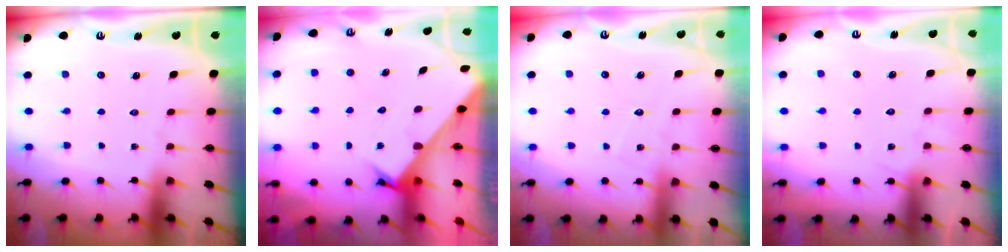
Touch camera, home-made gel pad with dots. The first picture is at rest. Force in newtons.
{"total": 2.6, "press": 2.6, "slide": 0.2}
{"total": 4.1, "press": 4.1, "slide": 0.4}
{"total": 7.1, "press": 7.1, "slide": 0.4}